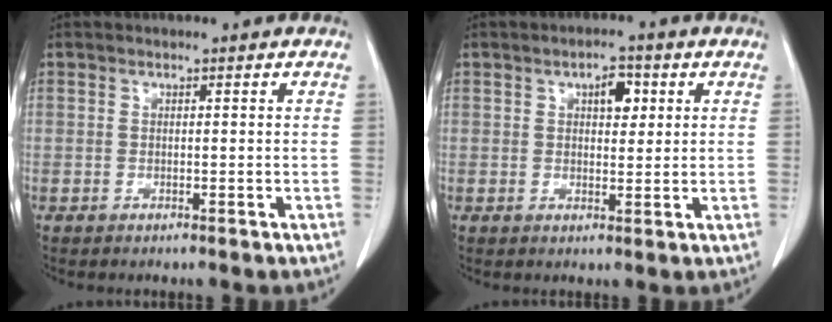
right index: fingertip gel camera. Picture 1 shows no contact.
{"total": 3.8, "force": [1.4, 1.8, 3.0], "torque": [-0.044, 0.005, 0.020]}